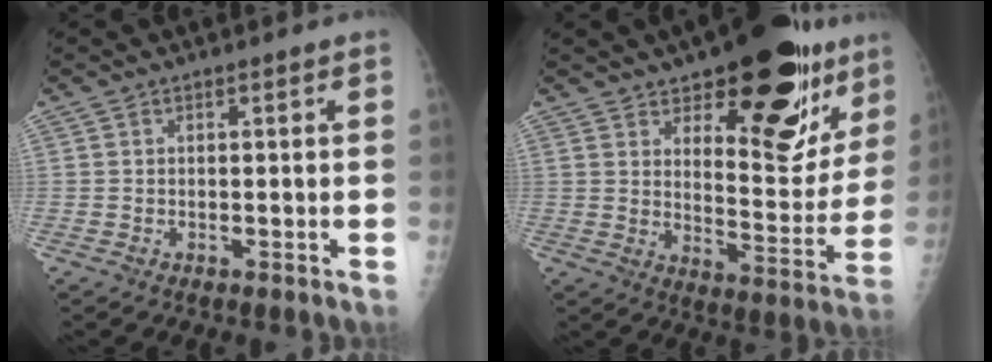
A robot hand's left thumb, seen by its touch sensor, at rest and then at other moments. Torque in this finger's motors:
{"motor_torque": [0.56, 0.47, 0.06, -0.40, 0.27]}